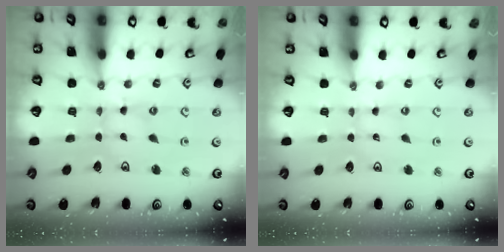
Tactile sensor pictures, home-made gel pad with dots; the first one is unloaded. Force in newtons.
{"total": 0.0}